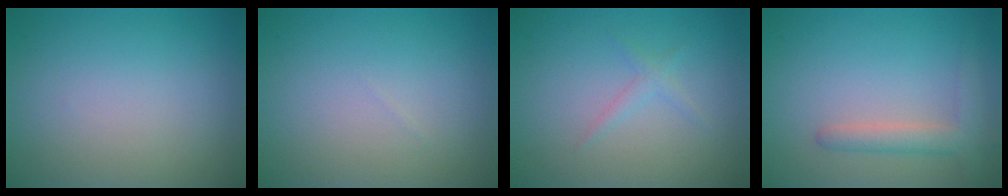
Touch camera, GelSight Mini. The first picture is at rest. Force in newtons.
{"total": 0.0}
{"total": 1.1, "press": 1.1, "slide": 0.0}
{"total": 2.9, "press": 2.9, "slide": 0.2}